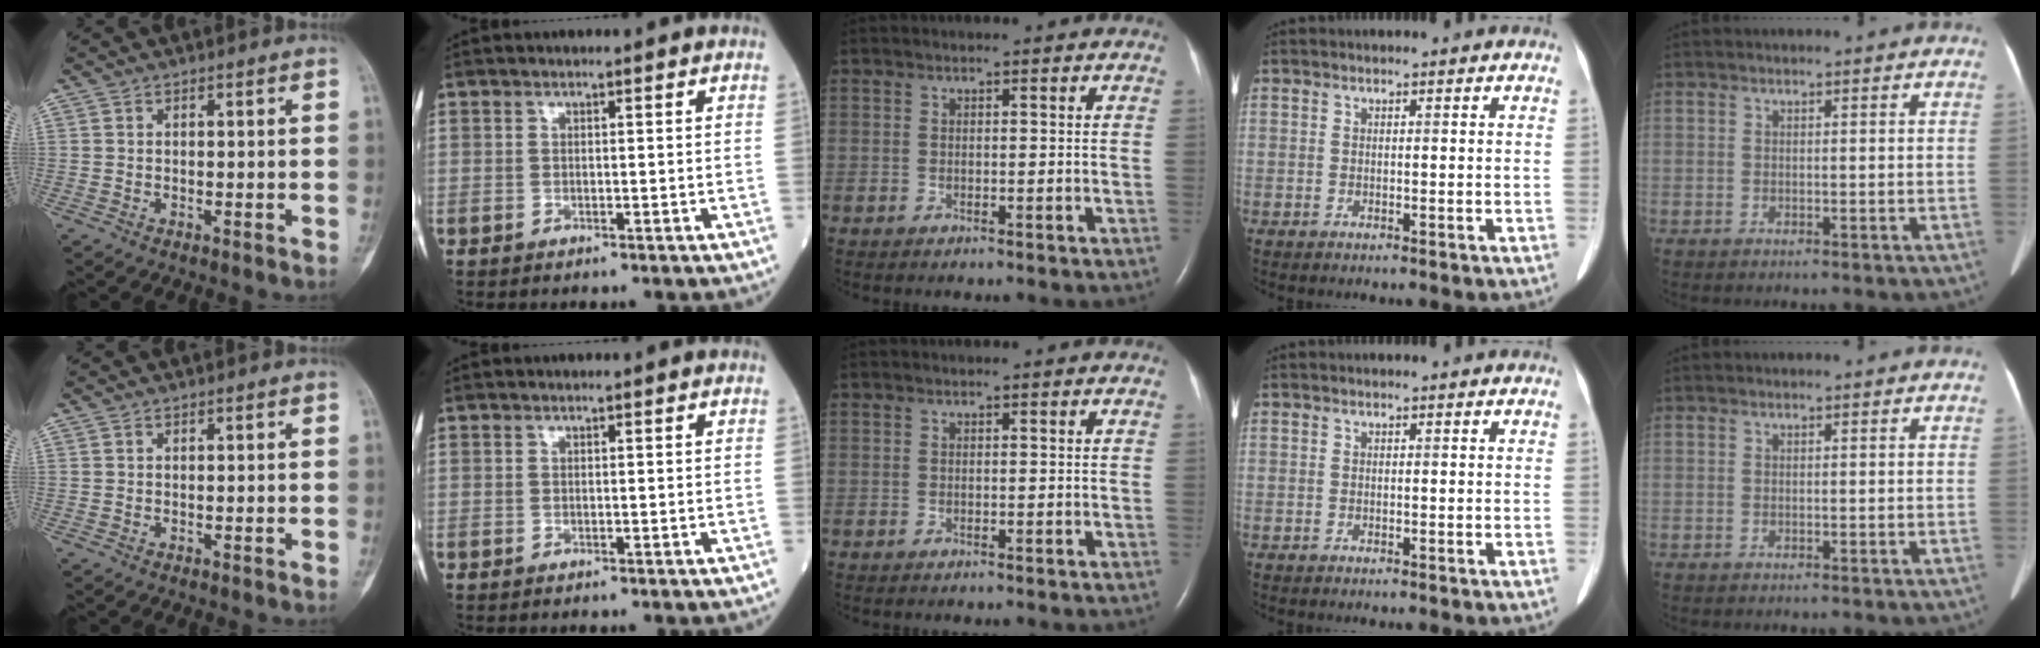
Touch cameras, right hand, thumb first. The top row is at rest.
{}